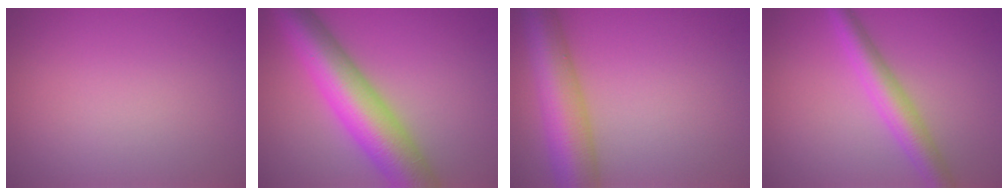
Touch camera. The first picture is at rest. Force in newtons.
{"total": 10.1, "press": 10.1, "slide": 0.2}
{"total": 8.1, "press": 8.1, "slide": 0.3}
{"total": 4.0, "press": 4.0, "slide": 0.1}